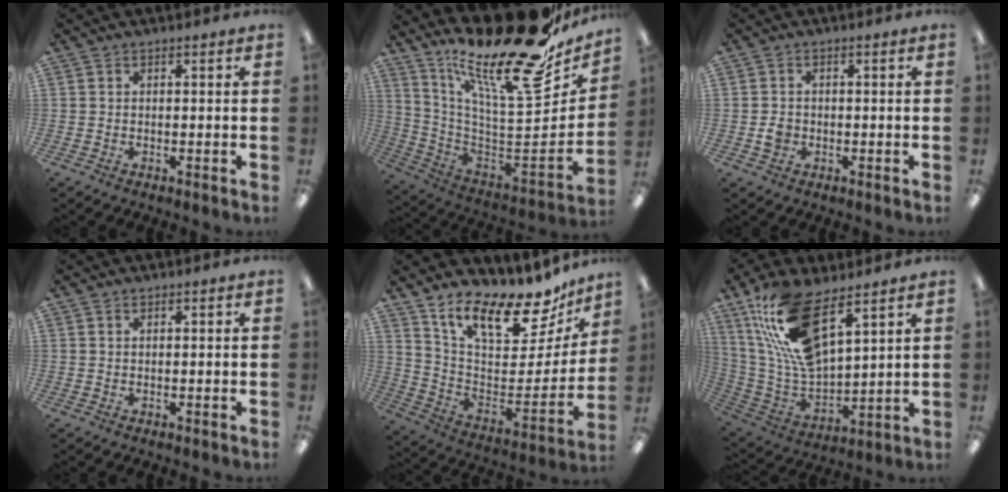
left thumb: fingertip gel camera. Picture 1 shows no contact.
{"total": 25.6, "force": [17.5, 7.3, 17.1], "torque": [-0.228, -0.153, 0.291]}
{"total": 2.6, "force": [-0.4, 2.1, 1.4], "torque": [-0.026, 0.005, -0.008]}
{"total": 0.8, "force": [0.3, 0.3, 0.7], "torque": [-0.014, 0.002, 0.005]}
{"total": 19.6, "force": [14.8, 7.0, 10.9], "torque": [-0.161, -0.116, 0.251]}
{"total": 18.6, "force": [11.4, 7.4, 12.8], "torque": [-0.280, -0.052, 0.202]}